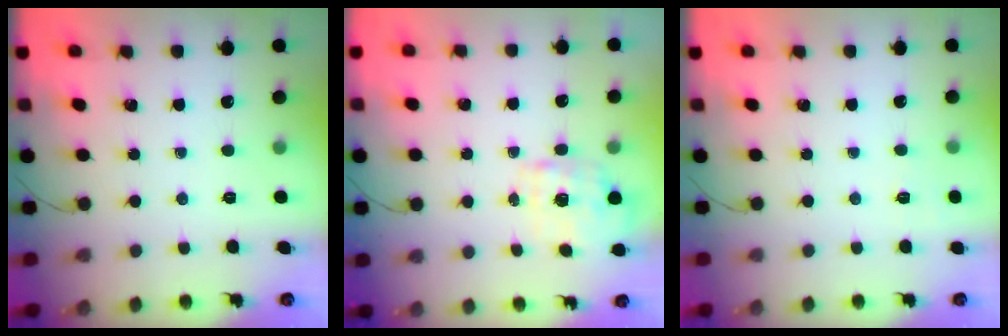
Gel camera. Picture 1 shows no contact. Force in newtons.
{"total": 1.8, "press": 1.7, "slide": 0.6}
{"total": 2.7, "press": 2.1, "slide": 1.7}